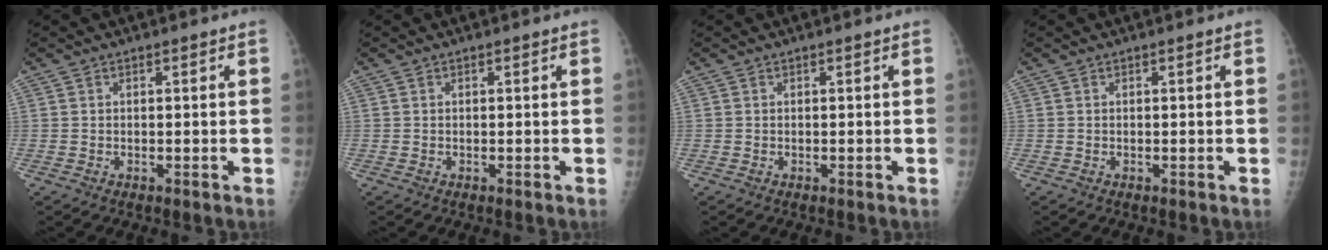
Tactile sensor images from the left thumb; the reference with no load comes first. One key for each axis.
{"total": 0.0}
{"total": 0.0}
{"total": 0.0}